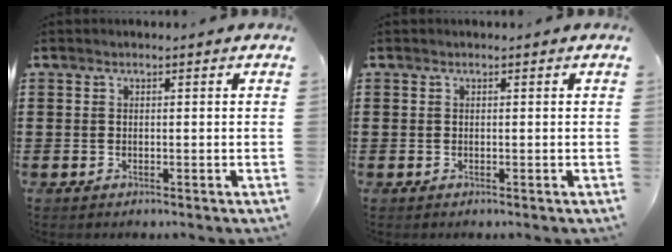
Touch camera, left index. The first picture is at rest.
{"total": 0.0}